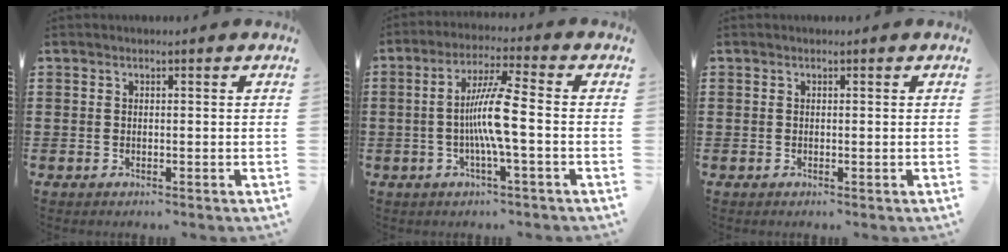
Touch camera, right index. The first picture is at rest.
{"total": 8.0, "force": [-1.1, 0.3, 7.9], "torque": [-0.153, -0.007, -0.029]}
{"total": 0.0}